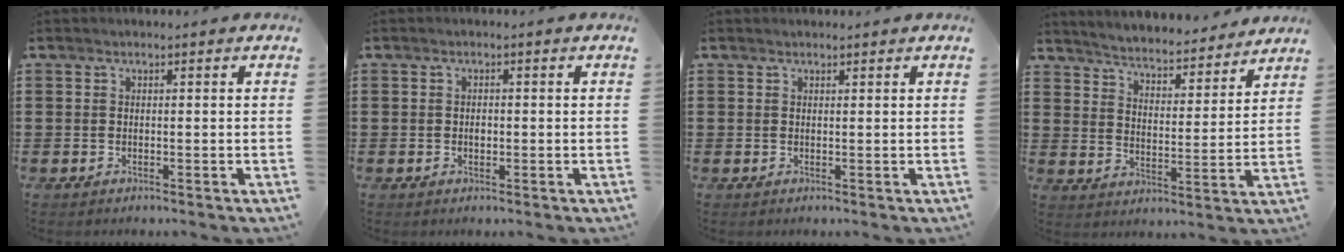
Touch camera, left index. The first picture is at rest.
{"total": 1.1, "force": [0.0, 0.6, 0.9], "torque": [-0.020, 0.003, -0.001]}
{"total": 0.5, "force": [0.5, 0.1, 0.0], "torque": [-0.002, 0.001, 0.010]}
{"total": 4.4, "force": [4.3, -0.3, 0.3], "torque": [-0.030, -0.039, 0.069]}